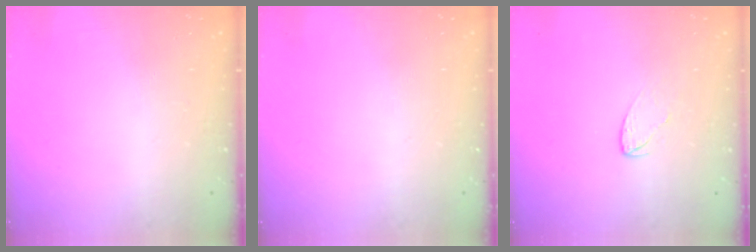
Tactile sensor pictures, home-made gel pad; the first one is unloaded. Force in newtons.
{"total": 0.0}
{"total": 3.0, "press": 3.0, "slide": 0.3}